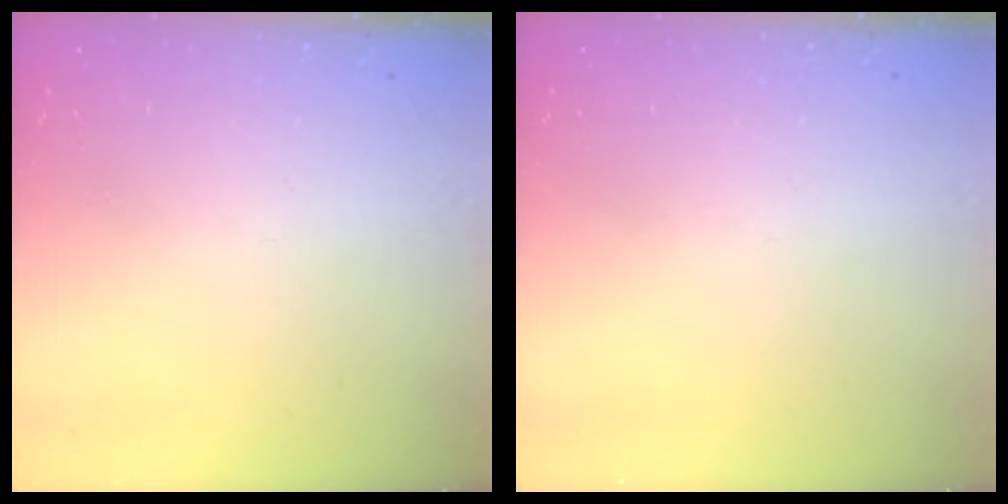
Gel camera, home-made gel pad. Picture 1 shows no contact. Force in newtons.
{"total": 0.0}